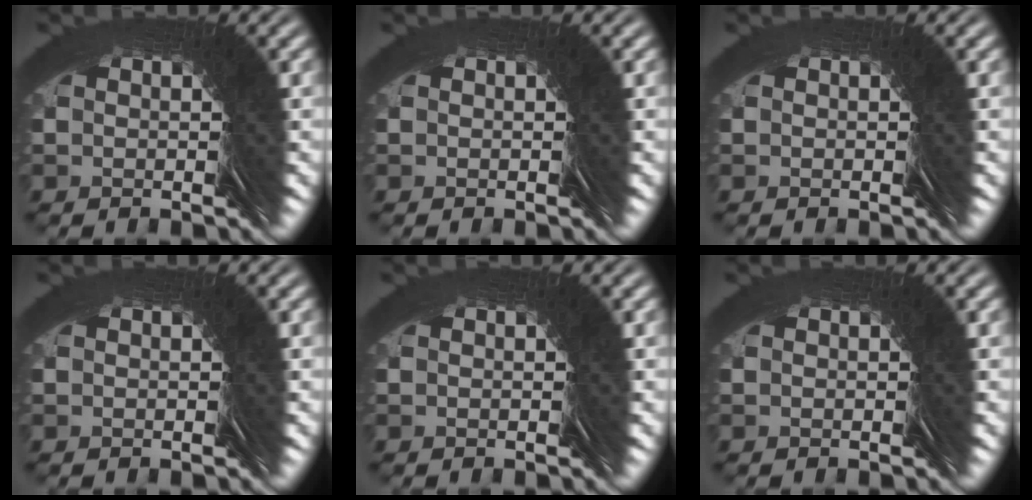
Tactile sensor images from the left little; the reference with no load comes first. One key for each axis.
{"total": 0.0}
{"total": 0.0}
{"total": 0.0}
{"total": 0.0}
{"total": 0.0}